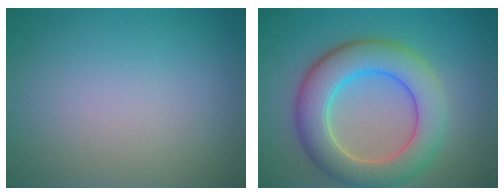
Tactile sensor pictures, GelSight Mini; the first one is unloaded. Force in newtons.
{"total": 7.7, "press": 7.7, "slide": 0.4}